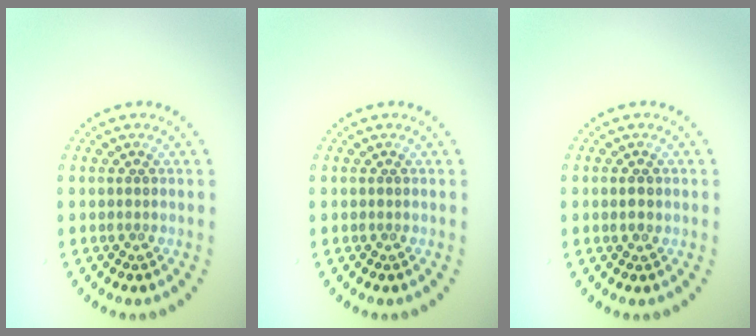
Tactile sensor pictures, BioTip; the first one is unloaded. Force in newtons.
{"total": 0.0}
{"total": 1.1, "press": 1.1, "slide": 0.2}